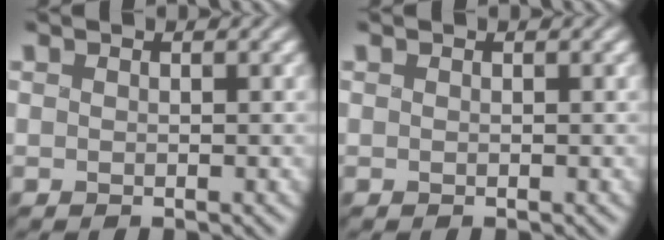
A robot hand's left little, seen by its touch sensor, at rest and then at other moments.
{"total": 0.0}